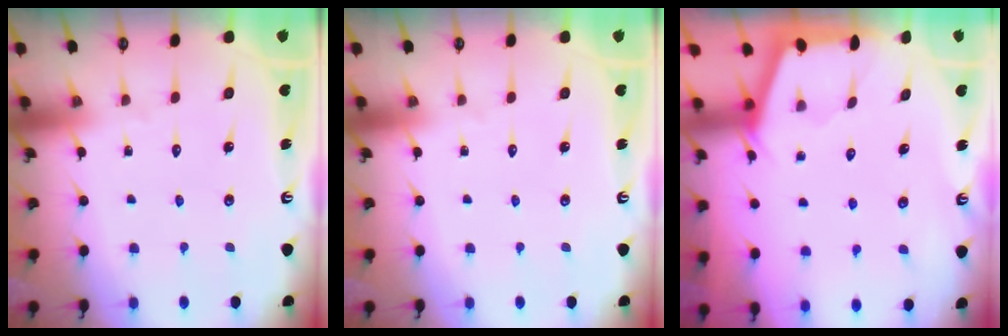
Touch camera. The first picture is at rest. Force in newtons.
{"total": 0.0}
{"total": 3.0, "press": 3.0, "slide": 0.1}